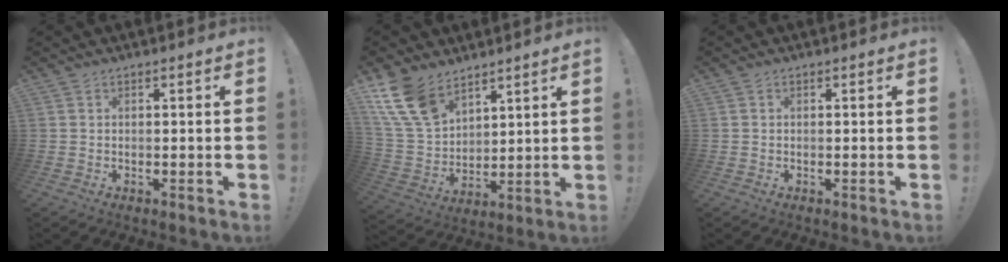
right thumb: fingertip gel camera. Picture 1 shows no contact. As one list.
[{"total": 15.8, "force": [10.5, 9.0, 7.6], "torque": [-0.171, -0.054, 0.206]}, {"total": 0.0}]